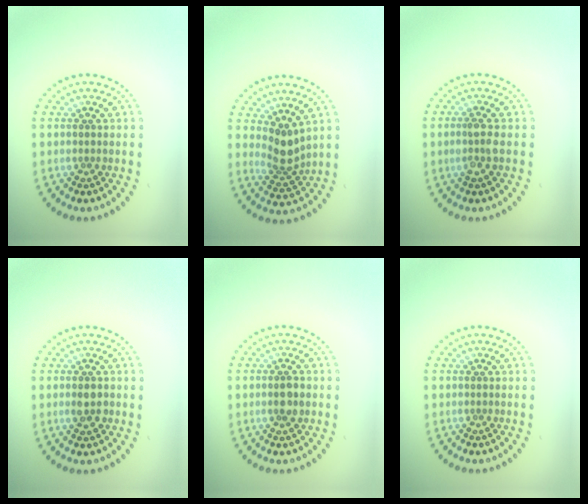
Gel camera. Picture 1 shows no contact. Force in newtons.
{"total": 2.9, "press": 2.2, "slide": 2.0}
{"total": 1.8, "press": 1.6, "slide": 0.6}
{"total": 1.8, "press": 1.7, "slide": 0.3}
{"total": 1.6, "press": 1.6, "slide": 0.3}
{"total": 0.0}